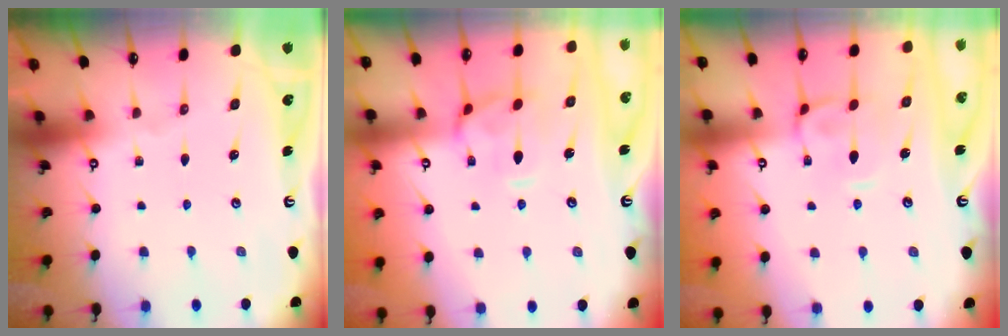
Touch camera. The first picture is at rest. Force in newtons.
{"total": 1.7, "press": 1.5, "slide": 0.8}
{"total": 1.4, "press": 1.1, "slide": 0.9}